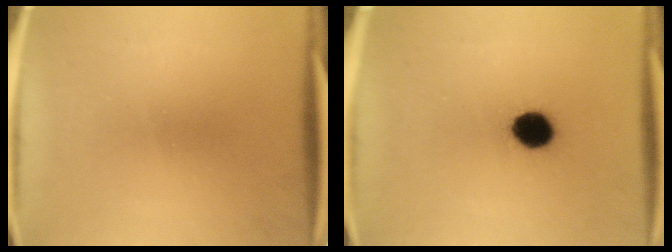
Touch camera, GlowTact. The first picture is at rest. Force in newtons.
{"total": 8.0}